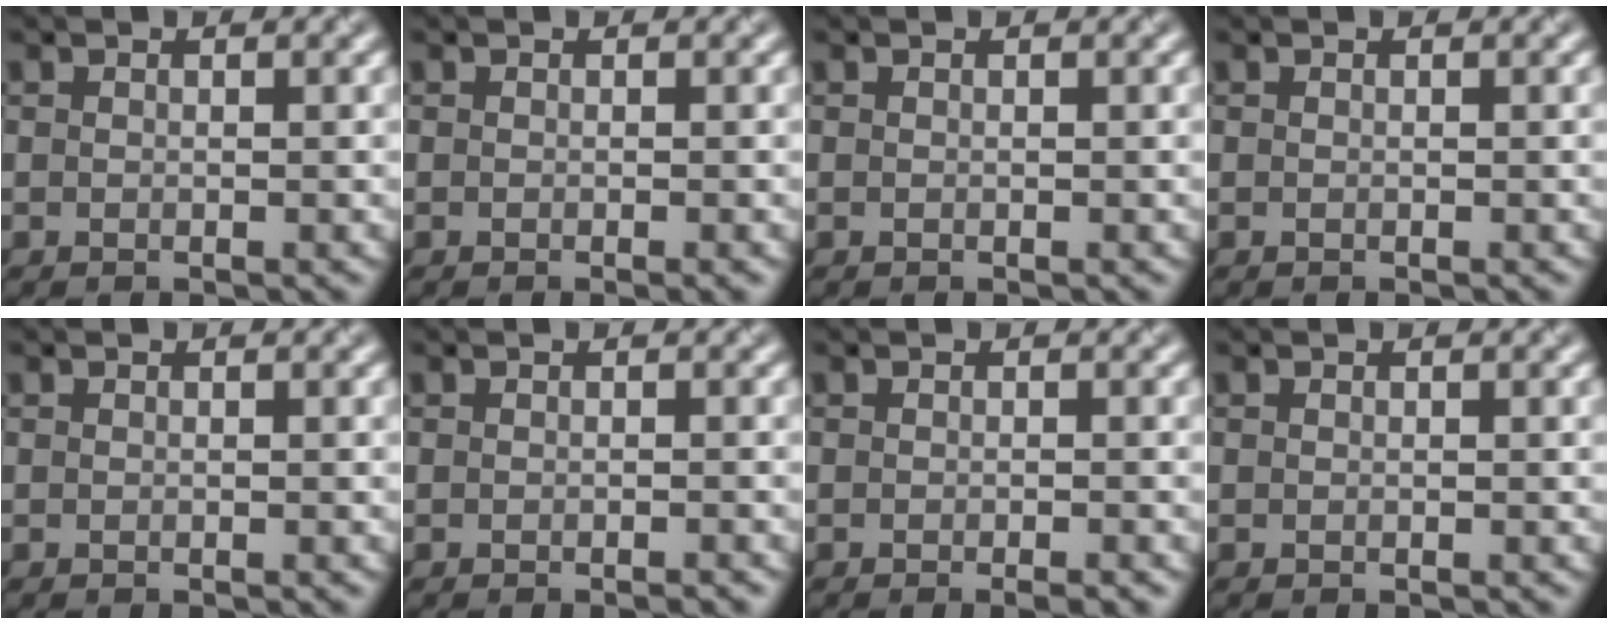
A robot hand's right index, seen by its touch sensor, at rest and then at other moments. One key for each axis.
{"total": 0.7, "fx": -0.2, "fy": 0.2, "fz": 0.7, "tx": -0.008, "ty": -0.002, "tz": -0.003}
{"total": 0.0}
{"total": 0.0}
{"total": 0.0}
{"total": 1.3, "fx": -0.5, "fy": 0.4, "fz": 1.1, "tx": -0.007, "ty": 0.000, "tz": -0.002}
{"total": 1.6, "fx": -0.7, "fy": 0.4, "fz": 1.4, "tx": -0.012, "ty": -0.001, "tz": -0.007}
{"total": 0.0}